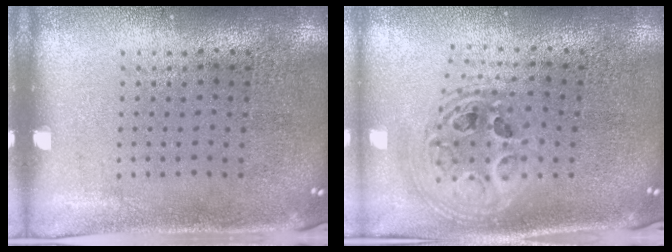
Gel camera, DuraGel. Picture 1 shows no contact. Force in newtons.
{"total": 2.3, "press": 1.8, "slide": 1.4}